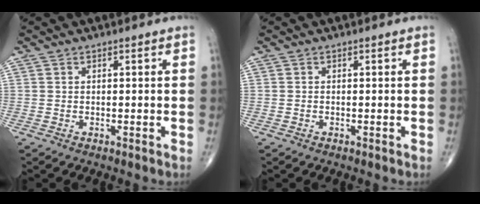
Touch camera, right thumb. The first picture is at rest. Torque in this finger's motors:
{"motor_torque": [-0.31, 0.07, -0.11, 0.00, 0.01]}